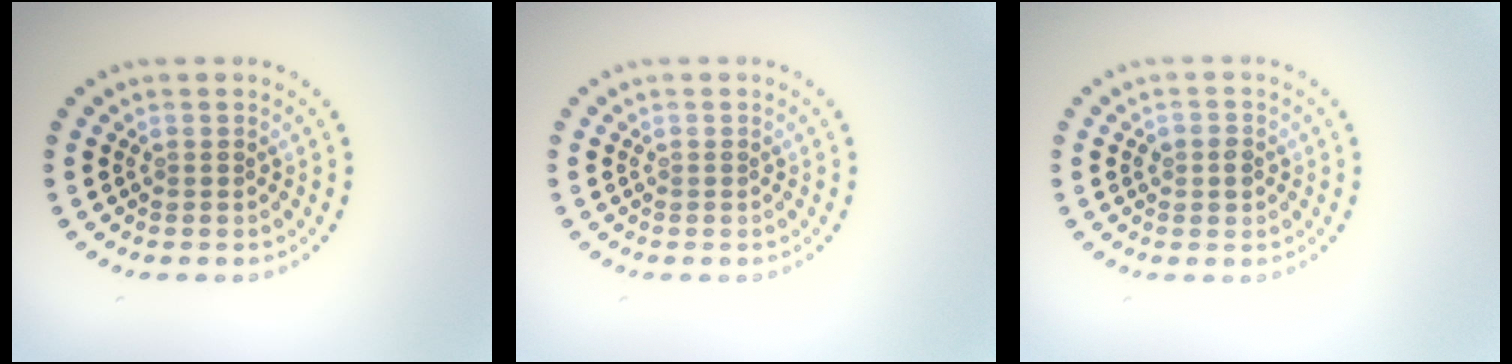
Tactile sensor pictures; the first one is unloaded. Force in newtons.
{"total": 0.0}
{"total": 1.4, "press": 1.4, "slide": 0.3}